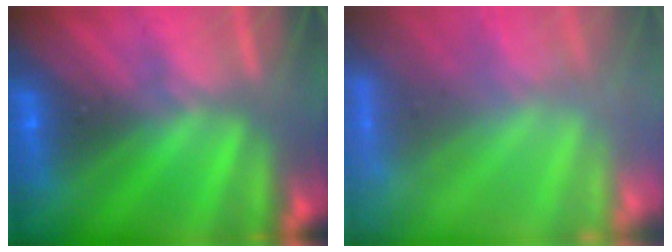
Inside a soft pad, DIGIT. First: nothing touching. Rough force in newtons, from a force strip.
{"total": 7.0}